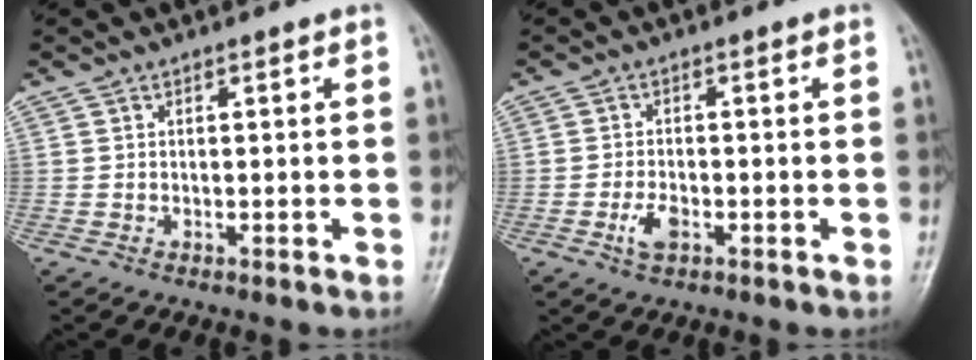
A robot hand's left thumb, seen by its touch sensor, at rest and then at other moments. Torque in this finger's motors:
{"motor_torque": [0.03, 0.12, 0.33, 0.10, 0.00]}